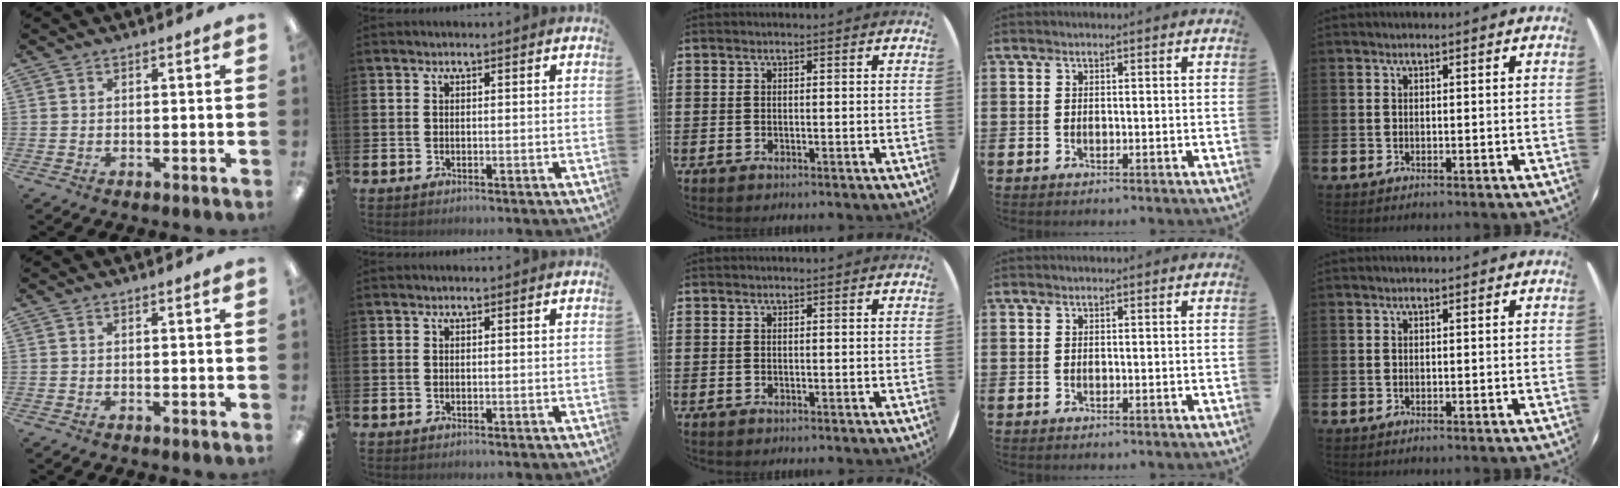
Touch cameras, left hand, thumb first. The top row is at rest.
{}